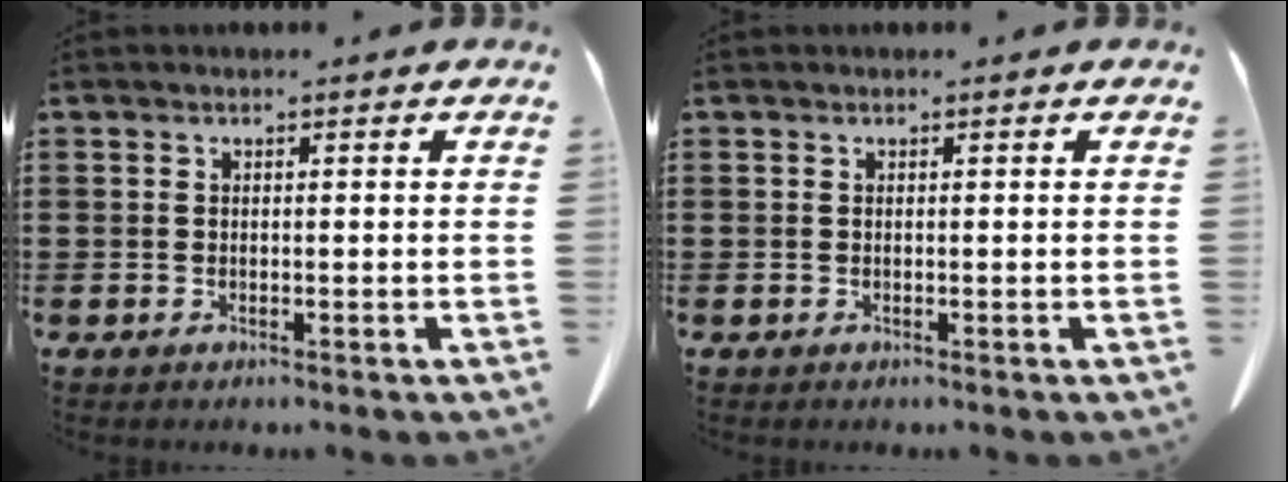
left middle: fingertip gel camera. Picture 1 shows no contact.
{"total": 0.0}